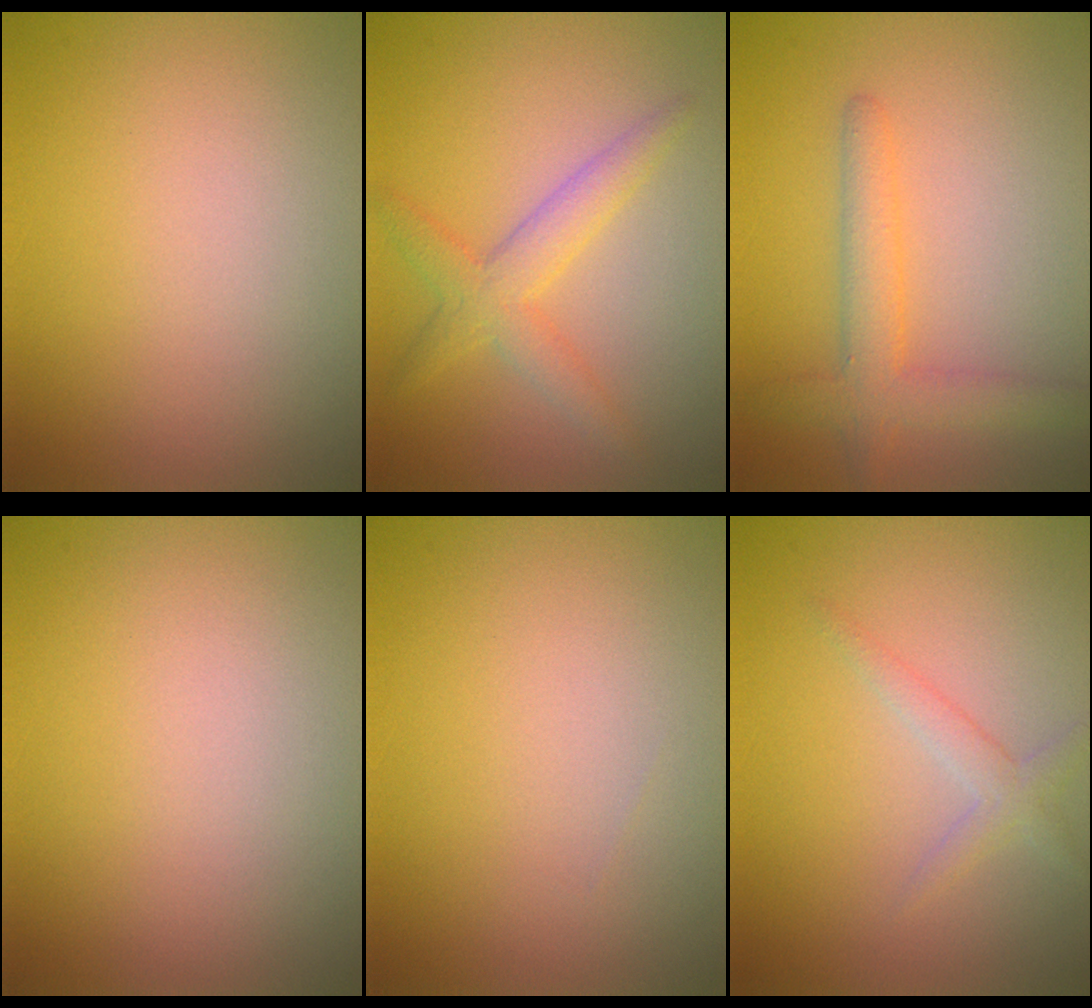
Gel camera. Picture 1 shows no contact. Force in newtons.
{"total": 3.1, "press": 3.1, "slide": 0.0}
{"total": 3.3, "press": 3.3, "slide": 0.2}
{"total": 0.0}
{"total": 0.0}
{"total": 1.6, "press": 1.6, "slide": 0.1}